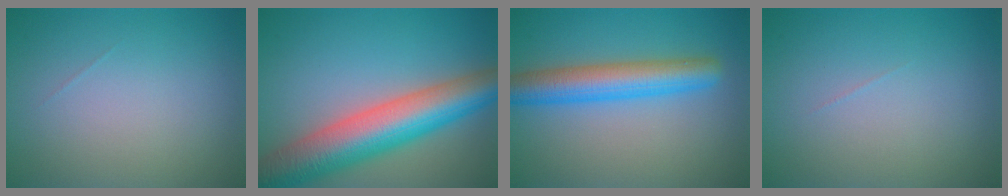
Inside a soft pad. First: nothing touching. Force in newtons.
{"total": 10.3, "press": 10.3, "slide": 0.5}
{"total": 5.8, "press": 5.8, "slide": 0.1}
{"total": 0.0}